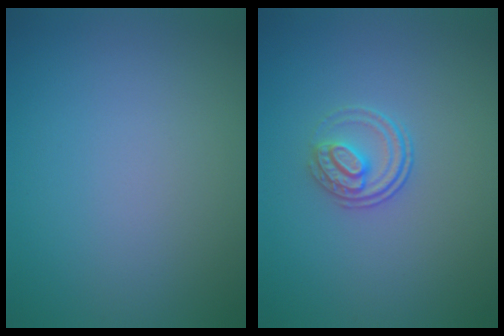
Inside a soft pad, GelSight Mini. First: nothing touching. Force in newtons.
{"total": 2.3, "press": 1.7, "slide": 1.5}